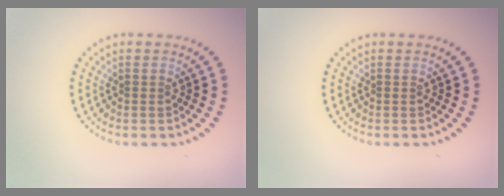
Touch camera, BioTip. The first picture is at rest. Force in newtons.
{"total": 0.0}